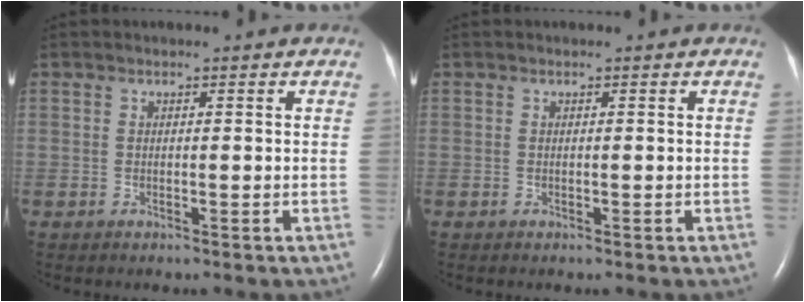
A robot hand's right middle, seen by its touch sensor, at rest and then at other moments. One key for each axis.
{"total": 0.0}